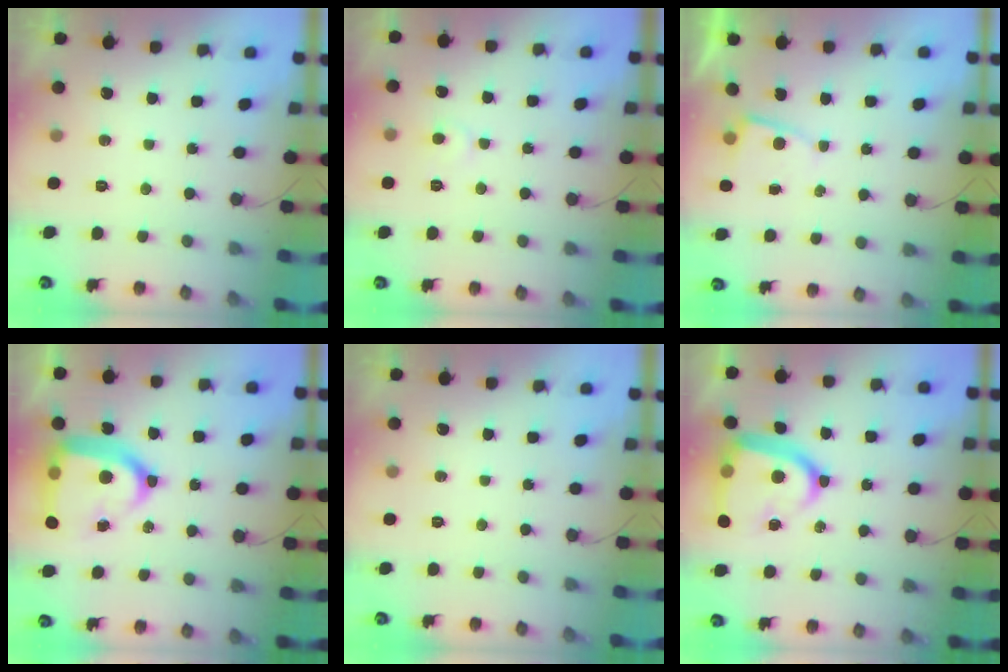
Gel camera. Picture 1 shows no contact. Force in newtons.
{"total": 5.5, "press": 5.5, "slide": 0.5}
{"total": 2.8, "press": 2.8, "slide": 0.2}
{"total": 21.3, "press": 21.2, "slide": 2.1}
{"total": 0.0}
{"total": 17.3, "press": 17.3, "slide": 1.6}